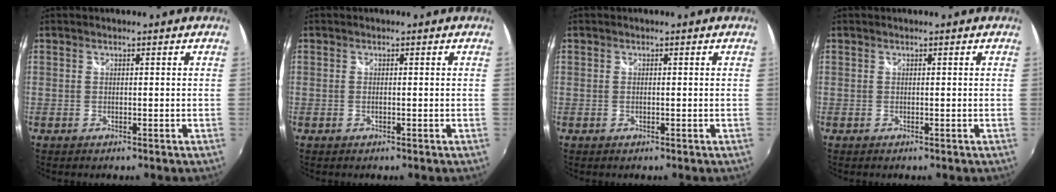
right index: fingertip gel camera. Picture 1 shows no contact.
{"total": 0.6, "force": [-0.2, 0.1, 0.5], "torque": [-0.012, -0.001, -0.004]}
{"total": 0.0}
{"total": 0.0}